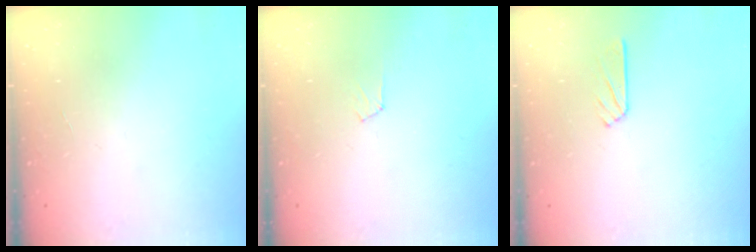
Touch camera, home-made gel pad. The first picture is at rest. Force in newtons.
{"total": 4.6, "press": 4.6, "slide": 0.4}
{"total": 3.0, "press": 3.0, "slide": 0.3}